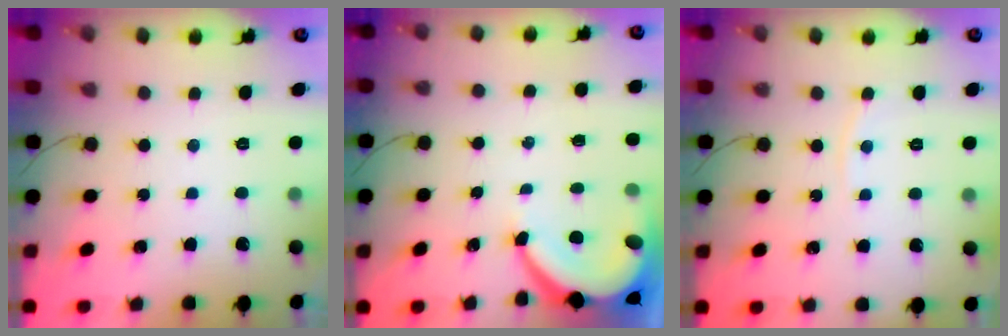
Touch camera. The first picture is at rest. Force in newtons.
{"total": 6.9, "press": 6.9, "slide": 0.8}
{"total": 2.9, "press": 2.9, "slide": 0.1}